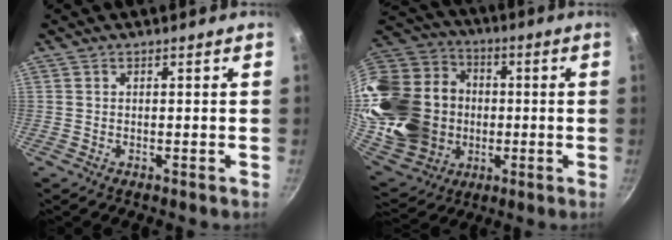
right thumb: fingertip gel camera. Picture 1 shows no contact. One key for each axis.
{"total": 27.7, "fx": -0.5, "fy": 23.2, "fz": 15.3, "tx": -0.291, "ty": 0.035, "tz": 0.018}